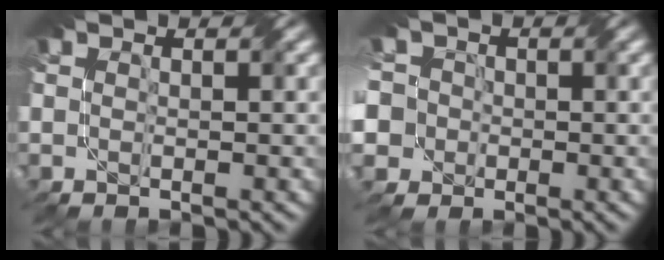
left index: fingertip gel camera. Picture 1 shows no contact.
{"total": 9.6, "force": [-1.8, 8.8, 3.5], "torque": [-0.091, 0.008, -0.077]}